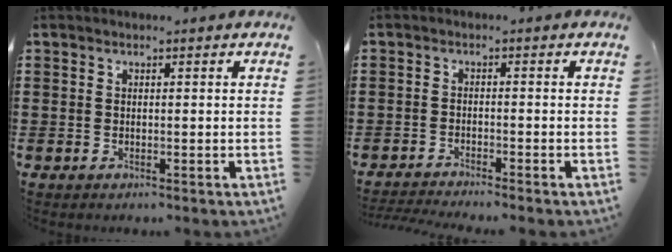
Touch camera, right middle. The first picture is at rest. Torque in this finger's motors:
{"motor_torque": [0.65, -0.17, 0.09, 0.06]}